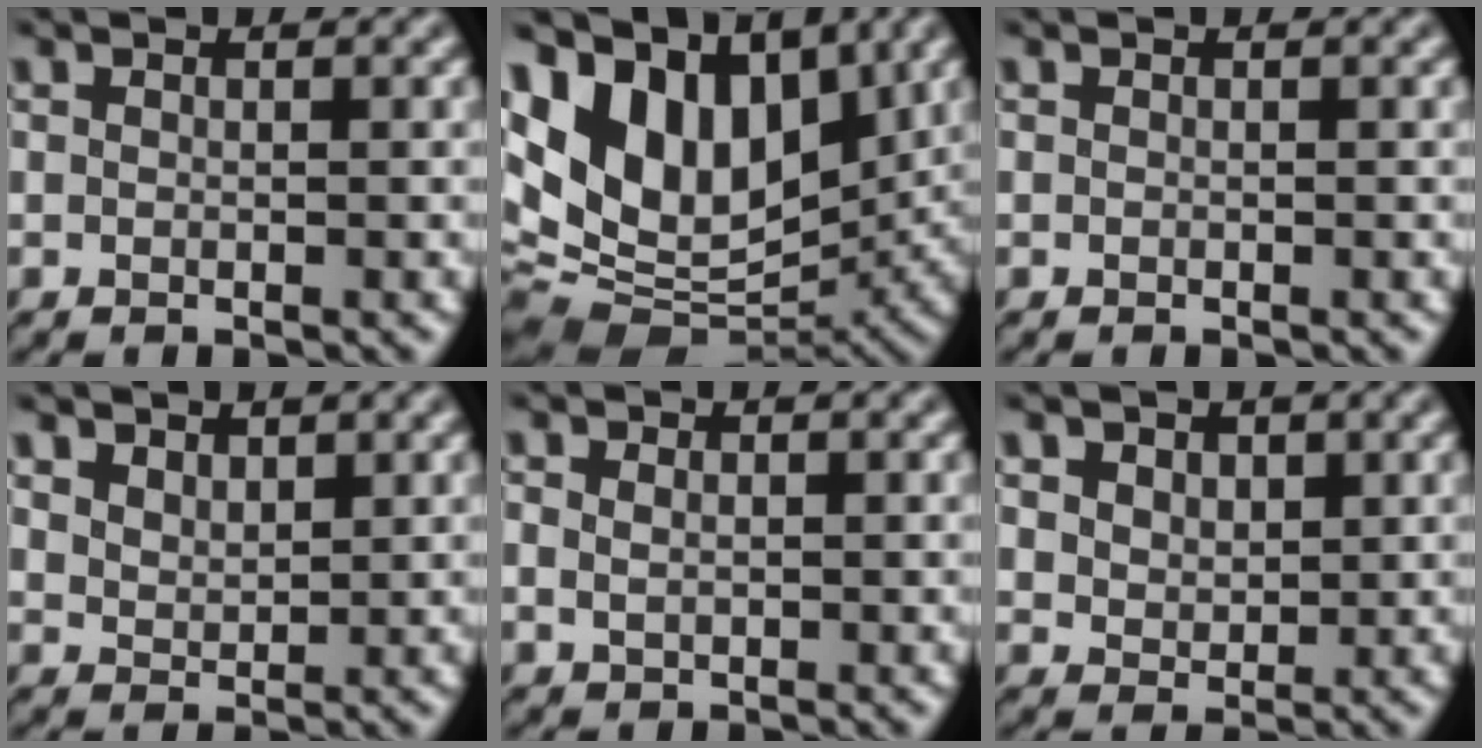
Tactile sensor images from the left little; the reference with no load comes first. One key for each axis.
{"total": 14.0, "fx": 3.2, "fy": 9.1, "fz": 10.2, "tx": -0.207, "ty": 0.019, "tz": 0.051}
{"total": 0.0}
{"total": 2.2, "fx": 1.5, "fy": 1.3, "fz": 0.9, "tx": -0.030, "ty": -0.006, "tz": 0.033}
{"total": 3.0, "fx": 0.9, "fy": 2.4, "fz": 1.6, "tx": -0.029, "ty": 0.020, "tz": -0.004}
{"total": 4.0, "fx": 2.0, "fy": 2.9, "fz": 1.9, "tx": -0.062, "ty": 0.000, "tz": 0.041}